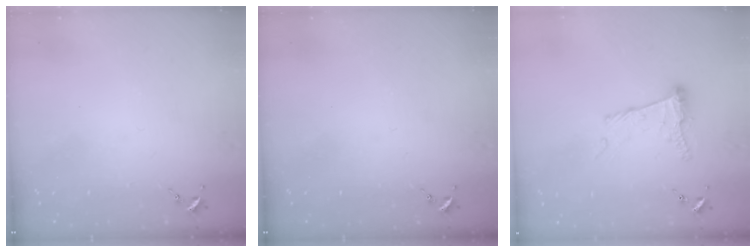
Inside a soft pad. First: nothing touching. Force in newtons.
{"total": 0.0}
{"total": 12.0, "press": 12.0, "slide": 0.8}